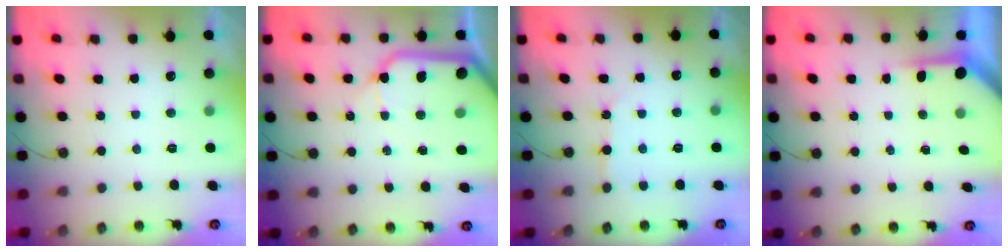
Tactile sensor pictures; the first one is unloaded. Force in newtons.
{"total": 15.6, "press": 15.4, "slide": 2.4}
{"total": 4.1, "press": 4.0, "slide": 0.3}
{"total": 3.6, "press": 3.6, "slide": 0.4}